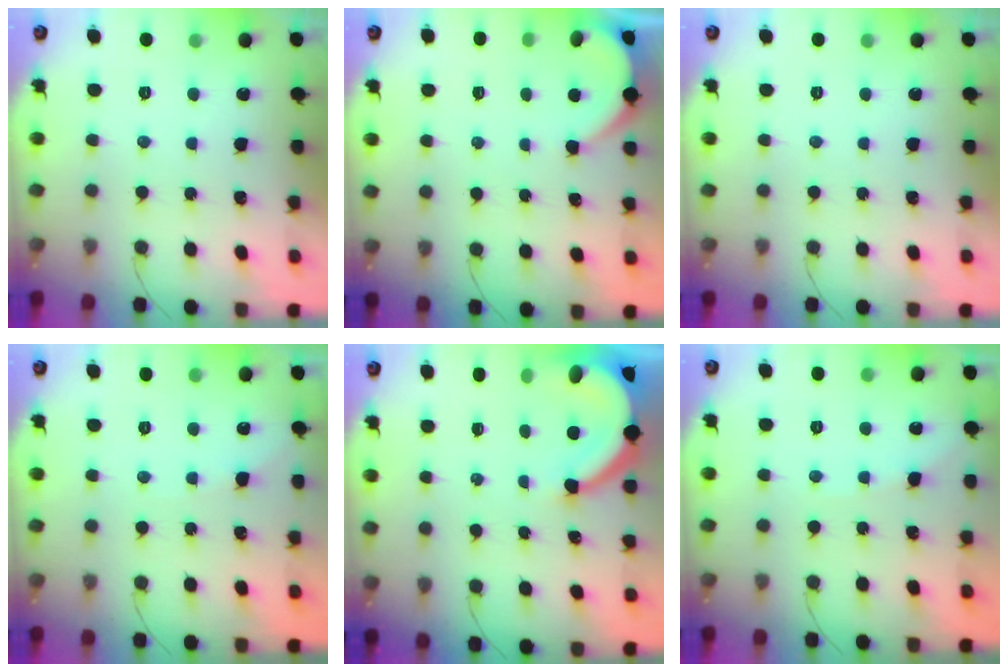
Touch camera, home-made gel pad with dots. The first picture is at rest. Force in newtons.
{"total": 2.5, "press": 2.5, "slide": 0.3}
{"total": 0.0}
{"total": 4.0, "press": 4.0, "slide": 0.6}
{"total": 7.9, "press": 7.9, "slide": 1.0}
{"total": 2.5, "press": 2.4, "slide": 0.5}